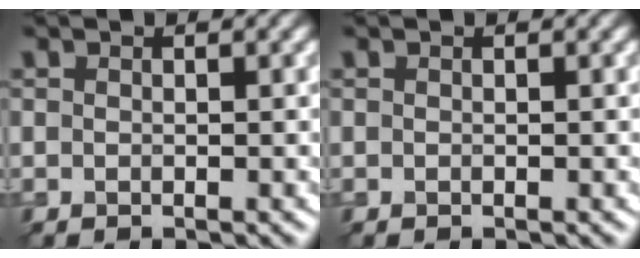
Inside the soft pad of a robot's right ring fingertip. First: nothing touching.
{"total": 0.0}